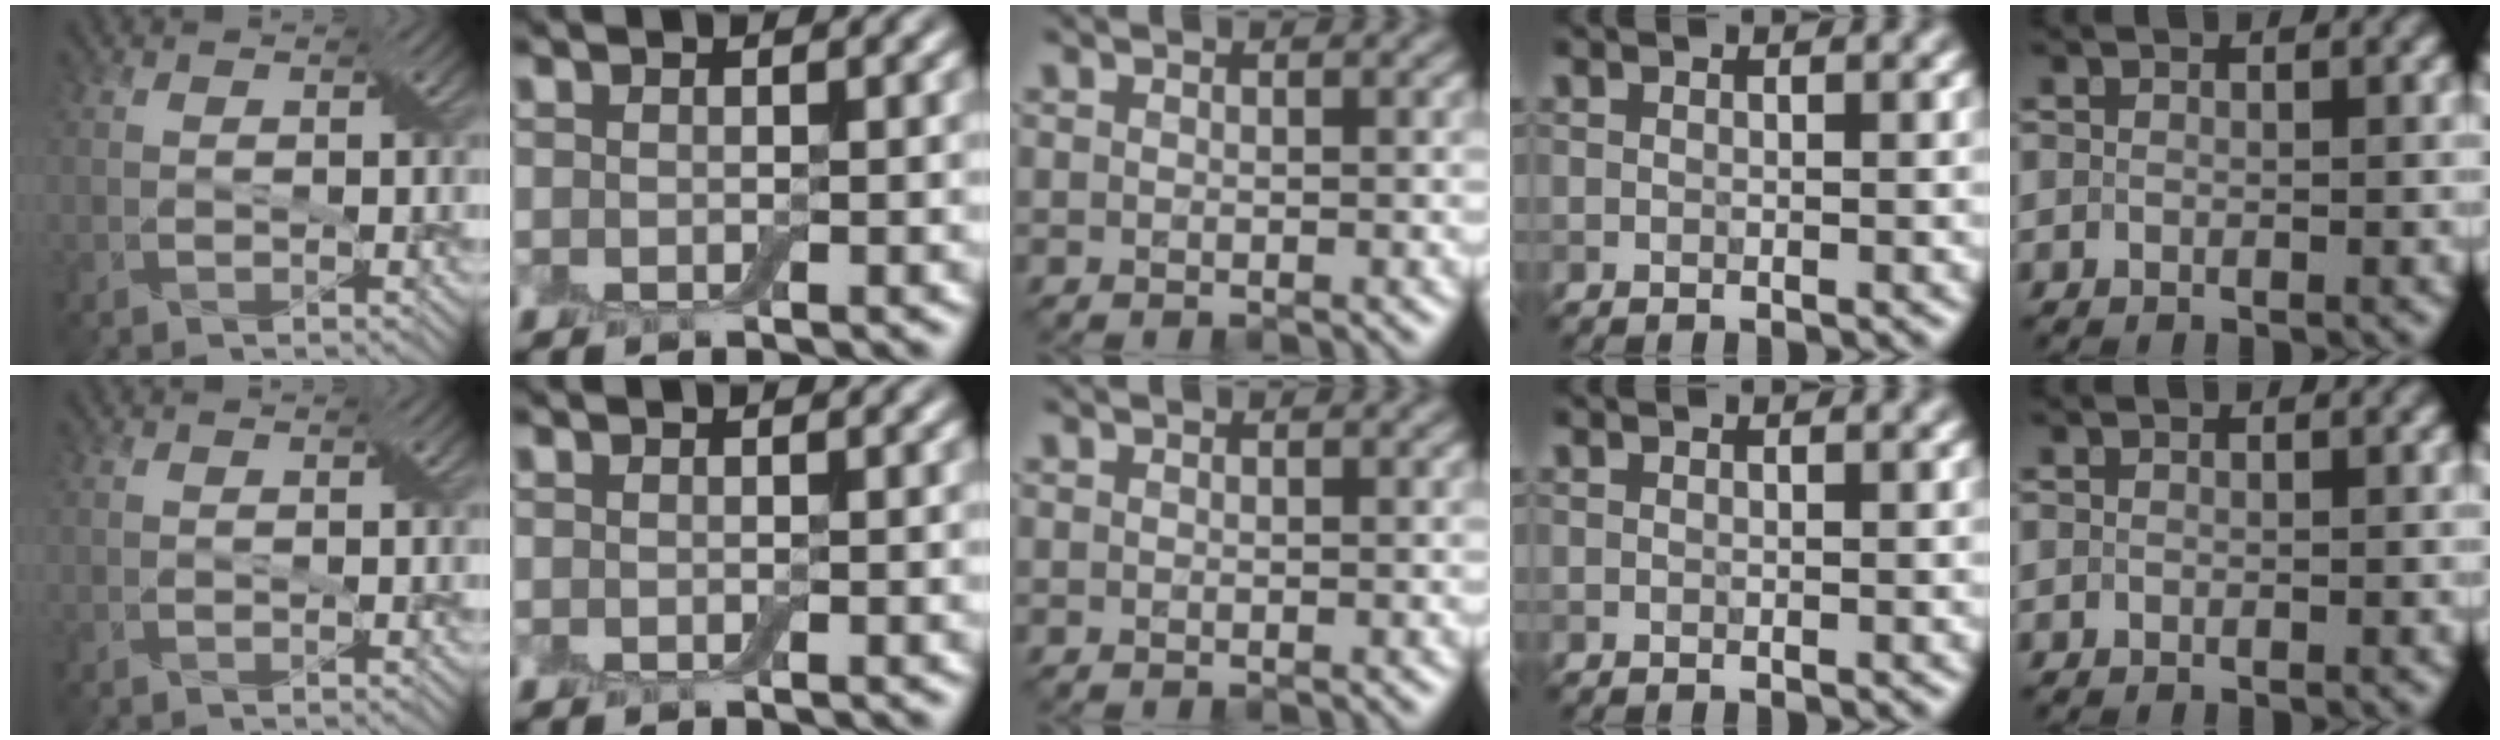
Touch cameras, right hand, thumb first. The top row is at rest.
{}